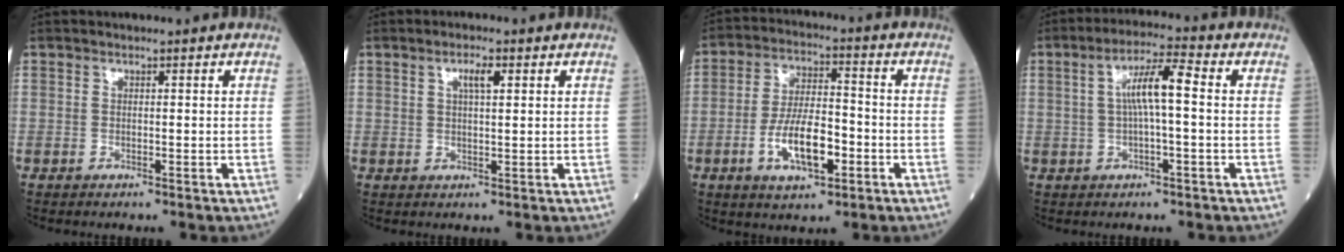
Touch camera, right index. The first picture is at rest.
{"total": 2.7, "force": [1.2, 0.6, 2.4], "torque": [-0.046, 0.002, 0.021]}
{"total": 9.9, "force": [-3.4, 3.5, 8.7], "torque": [-0.166, 0.005, -0.060]}
{"total": 6.6, "force": [0.5, 0.8, 6.5], "torque": [-0.122, 0.020, 0.007]}